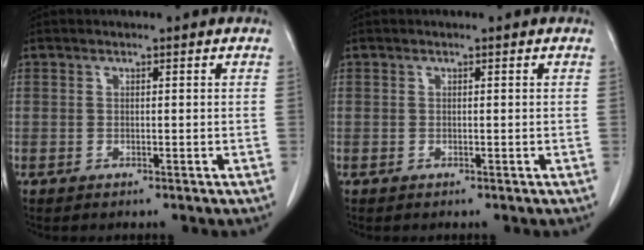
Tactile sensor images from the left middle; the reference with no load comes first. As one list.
[{"total": 0.0}]